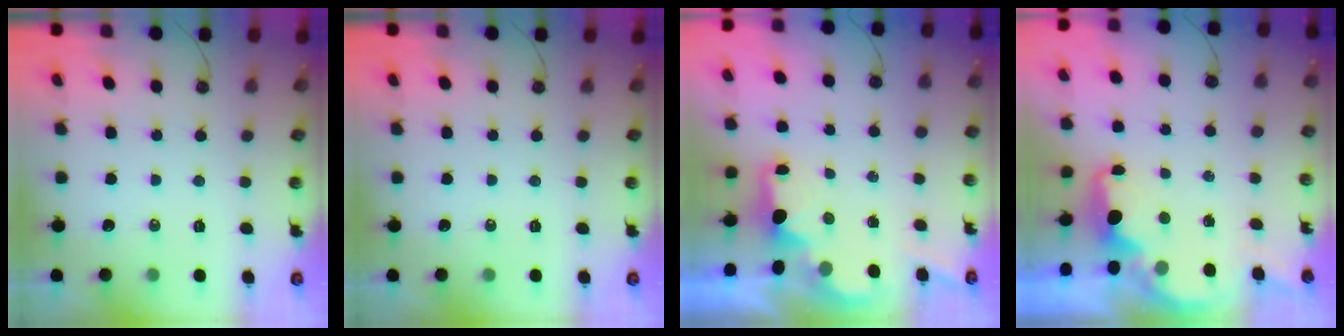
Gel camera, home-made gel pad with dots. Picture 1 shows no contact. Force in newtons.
{"total": 0.0}
{"total": 1.7, "press": 1.6, "slide": 0.7}
{"total": 2.3, "press": 2.1, "slide": 0.8}